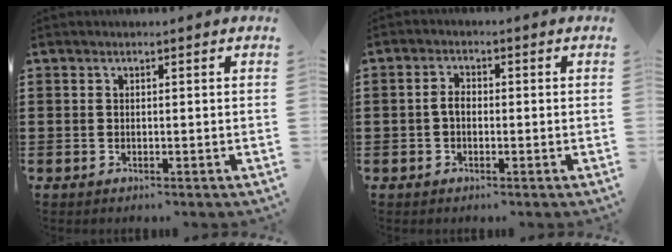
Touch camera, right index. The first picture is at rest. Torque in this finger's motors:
{"motor_torque": [0.37, -0.28, 0.11, 0.05]}